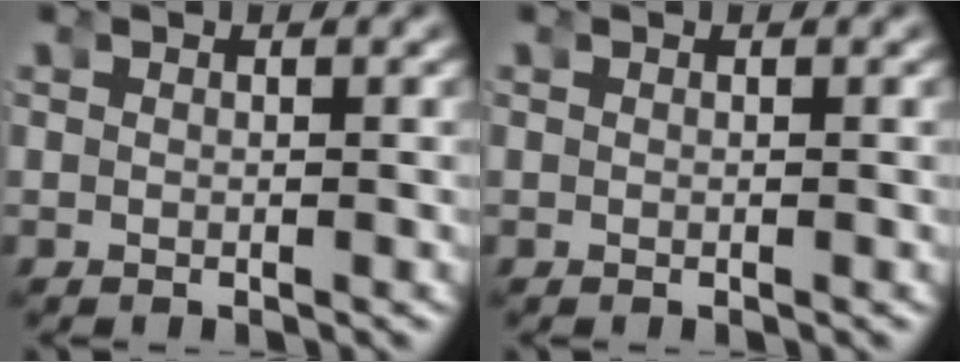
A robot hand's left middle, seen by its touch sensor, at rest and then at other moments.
{"total": 0.0}